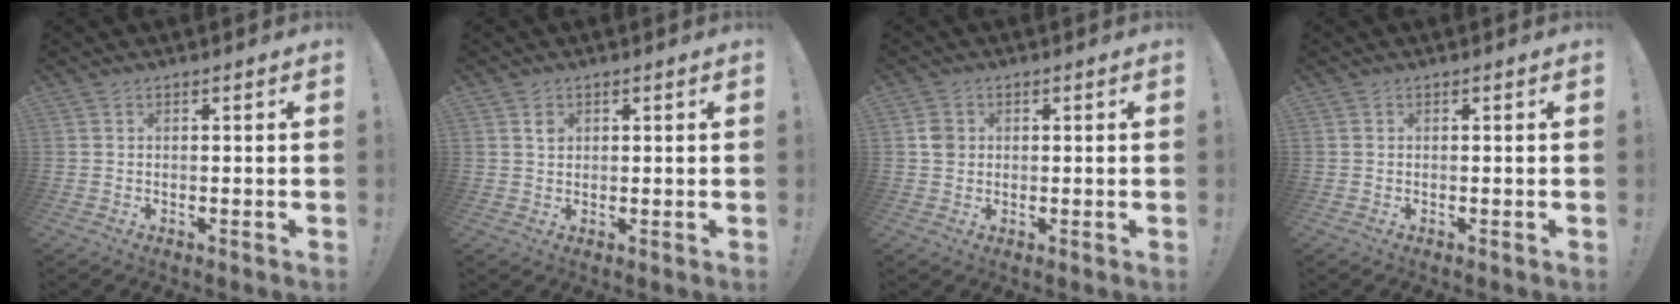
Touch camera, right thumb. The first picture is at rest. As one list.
[{"total": 1.9, "force": [0.8, 1.6, 0.8], "torque": [0.007, -0.007, 0.009]}, {"total": 3.2, "force": [0.3, 3.0, 1.2], "torque": [0.000, -0.002, 0.003]}, {"total": 0.0}]